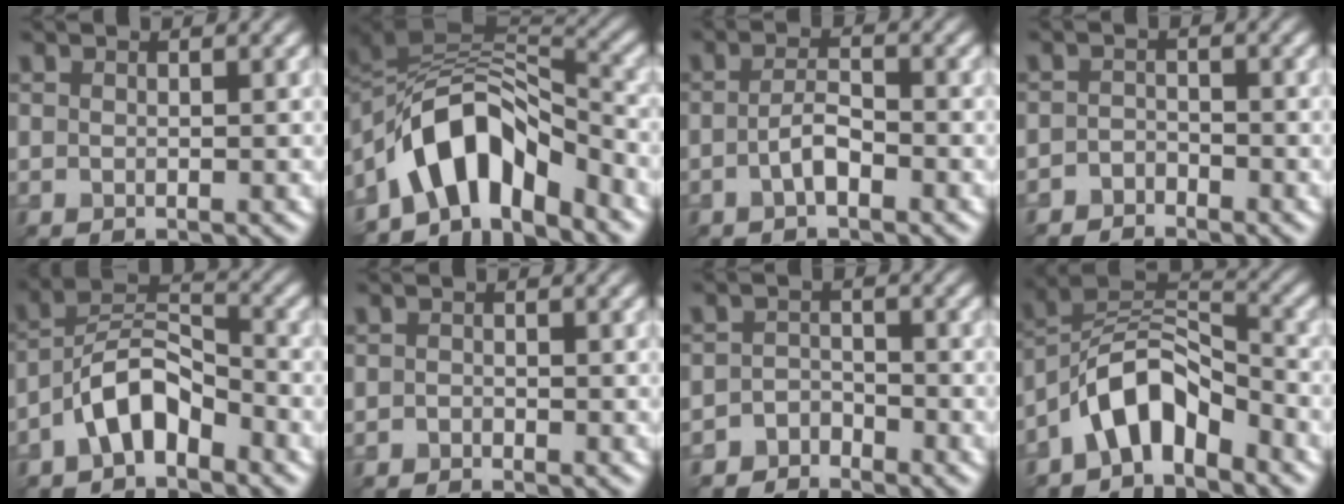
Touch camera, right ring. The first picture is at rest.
{"total": 8.5, "force": [-5.3, 4.1, 5.2], "torque": [-0.089, 0.019, -0.084]}
{"total": 1.5, "force": [-1.2, -0.2, 0.8], "torque": [-0.041, 0.008, -0.009]}
{"total": 2.2, "force": [-2.0, -0.4, -0.9], "torque": [-0.008, 0.003, -0.027]}
{"total": 4.6, "force": [-3.7, 1.4, 2.4], "torque": [-0.062, 0.020, -0.056]}
{"total": 1.6, "force": [-1.0, -0.7, -0.9], "torque": [-0.006, 0.001, -0.004]}
{"total": 2.7, "force": [-2.6, 0.0, -0.8], "torque": [-0.007, 0.006, -0.039]}
{"total": 5.9, "force": [-4.6, 2.1, 3.0], "torque": [-0.064, 0.014, -0.075]}